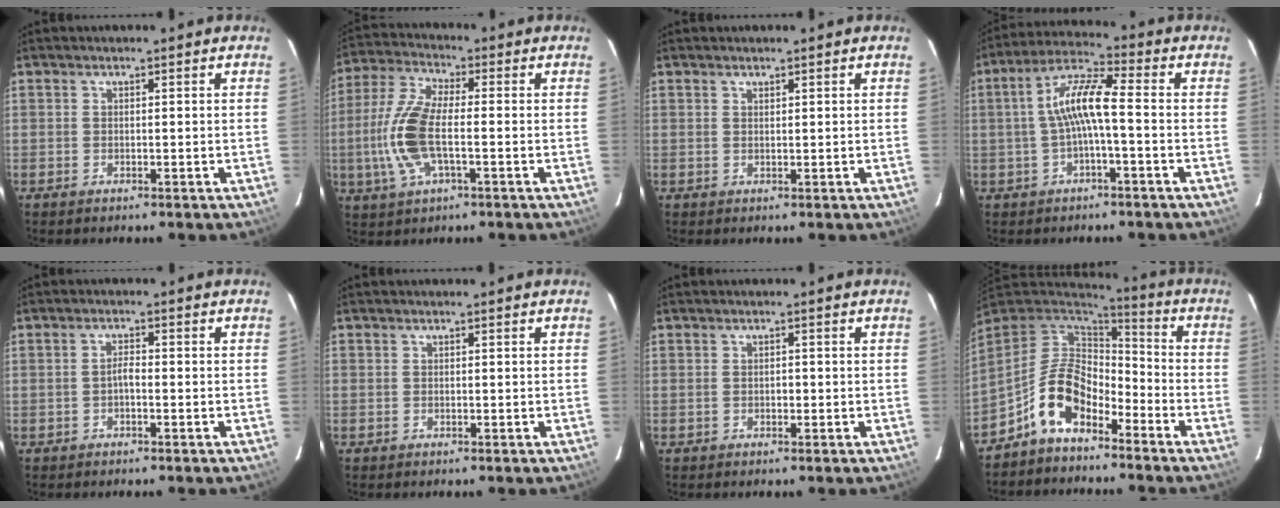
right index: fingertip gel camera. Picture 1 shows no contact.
{"total": 12.4, "force": [-2.2, 4.6, 11.3], "torque": [-0.257, 0.002, -0.049]}
{"total": 0.6, "force": [0.6, 0.2, 0.1], "torque": [-0.002, 0.001, 0.011]}
{"total": 8.2, "force": [-0.9, 1.4, 8.0], "torque": [-0.167, 0.020, -0.018]}
{"total": 1.5, "force": [-0.6, 0.5, 1.2], "torque": [-0.024, 0.007, -0.014]}
{"total": 0.0}
{"total": 0.7, "force": [-0.2, 0.6, 0.3], "torque": [-0.002, 0.001, -0.003]}
{"total": 11.5, "force": [-6.9, 6.0, 7.1], "torque": [-0.144, 0.019, -0.131]}